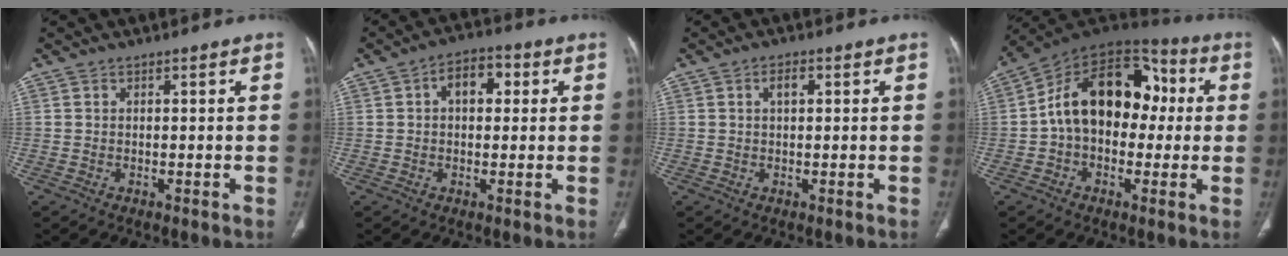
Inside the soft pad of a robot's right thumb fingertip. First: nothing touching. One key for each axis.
{"total": 6.5, "fx": 1.4, "fy": 4.1, "fz": 4.8, "tx": -0.054, "ty": 0.016, "tz": 0.014}
{"total": 2.3, "fx": 0.7, "fy": 1.2, "fz": 1.8, "tx": -0.031, "ty": 0.006, "tz": 0.011}
{"total": 19.0, "fx": 1.0, "fy": 12.8, "fz": 14.0, "tx": -0.188, "ty": 0.051, "tz": 0.006}